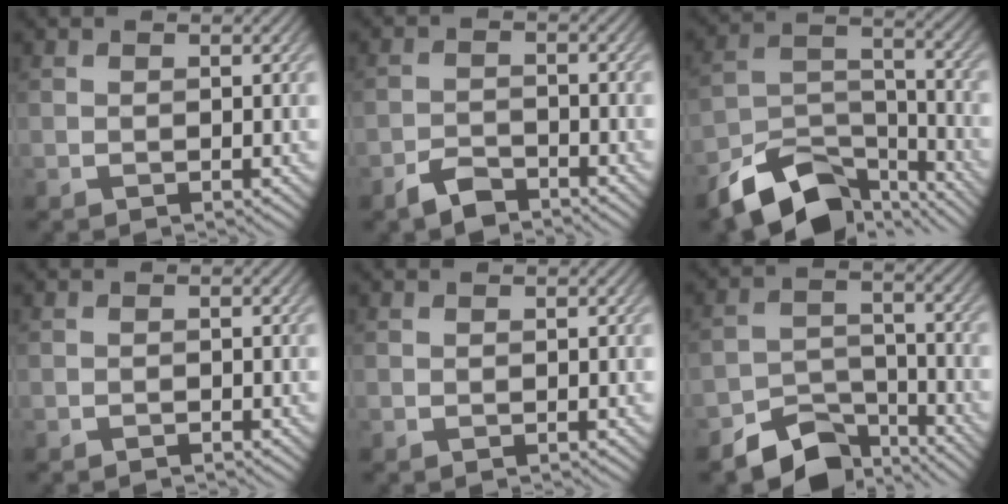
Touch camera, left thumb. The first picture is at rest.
{"total": 3.3, "force": [-2.7, 1.3, 1.4], "torque": [-0.029, 0.001, -0.060]}
{"total": 12.2, "force": [-9.0, 5.5, 6.2], "torque": [-0.115, -0.015, -0.164]}
{"total": 0.7, "force": [-0.6, 0.0, 0.2], "torque": [-0.003, 0.000, -0.011]}
{"total": 0.0}
{"total": 7.9, "force": [-6.3, 3.8, 3.1], "torque": [-0.052, -0.009, -0.118]}